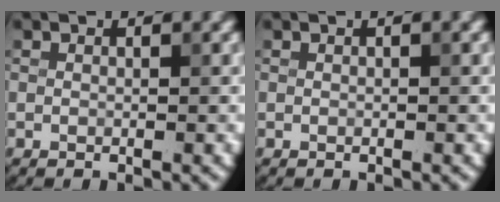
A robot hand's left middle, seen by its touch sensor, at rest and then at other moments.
{"total": 0.5, "force": [0.1, 0.0, 0.5], "torque": [-0.008, 0.005, 0.001]}